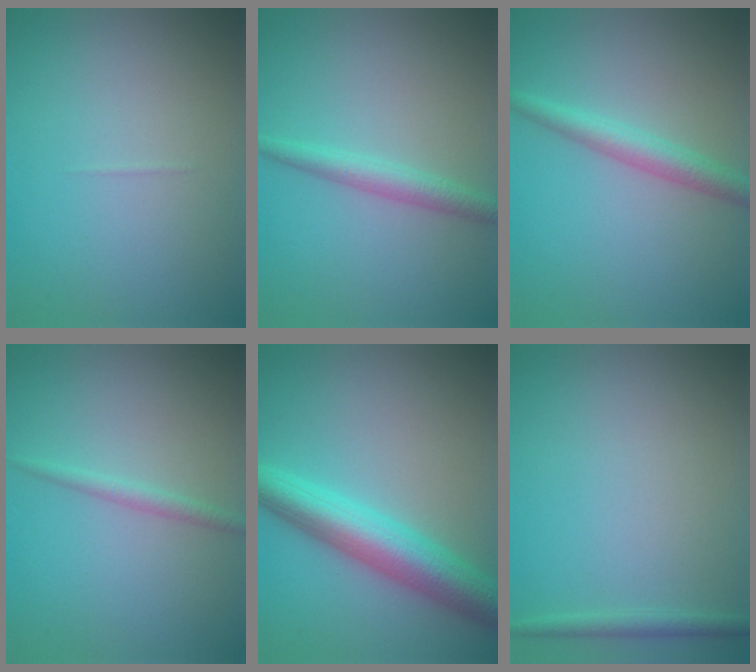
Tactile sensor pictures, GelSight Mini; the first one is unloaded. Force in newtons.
{"total": 2.3, "press": 2.3, "slide": 0.0}
{"total": 2.7, "press": 2.7, "slide": 0.1}
{"total": 1.2, "press": 1.2, "slide": 0.1}
{"total": 6.4, "press": 6.4, "slide": 0.2}
{"total": 1.3, "press": 1.3, "slide": 0.1}